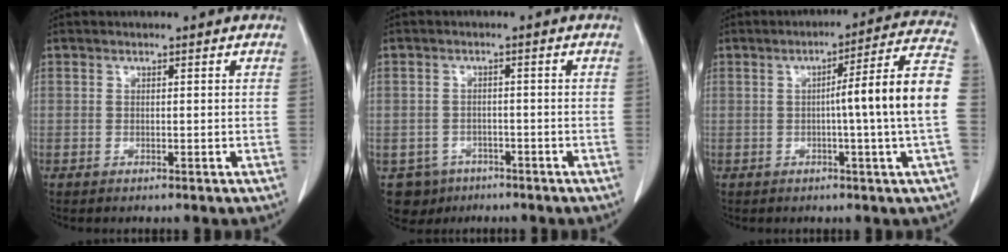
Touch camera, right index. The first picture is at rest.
{"total": 5.1, "force": [-3.0, 4.2, 0.1], "torque": [0.001, 0.008, -0.039]}
{"total": 12.6, "force": [-0.9, -1.7, 12.4], "torque": [-0.169, 0.011, -0.019]}